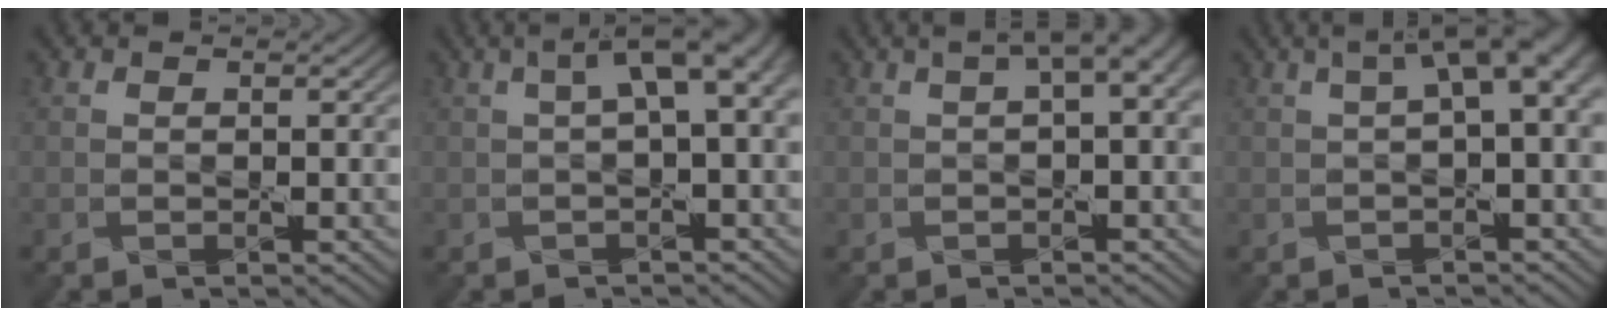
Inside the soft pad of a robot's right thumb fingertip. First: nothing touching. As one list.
[{"total": 5.0, "force": [1.0, 1.4, 4.7], "torque": [-0.069, 0.015, 0.014]}, {"total": 4.0, "force": [1.2, 1.0, 3.7], "torque": [-0.050, 0.014, 0.018]}, {"total": 5.1, "force": [1.1, 1.4, 4.8], "torque": [-0.064, 0.016, 0.014]}]